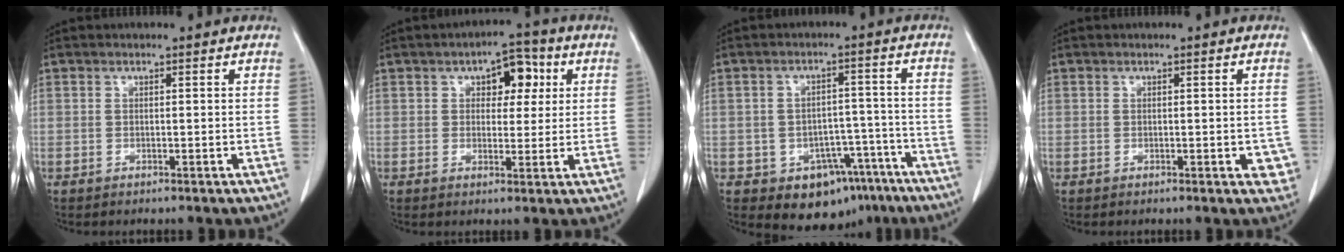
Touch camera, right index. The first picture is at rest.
{"total": 6.2, "force": [2.1, 3.4, 4.7], "torque": [-0.057, 0.019, 0.029]}
{"total": 9.8, "force": [-6.0, 6.9, 3.6], "torque": [-0.021, 0.034, -0.073]}
{"total": 3.1, "force": [-0.7, 1.6, 2.5], "torque": [-0.011, 0.004, -0.003]}